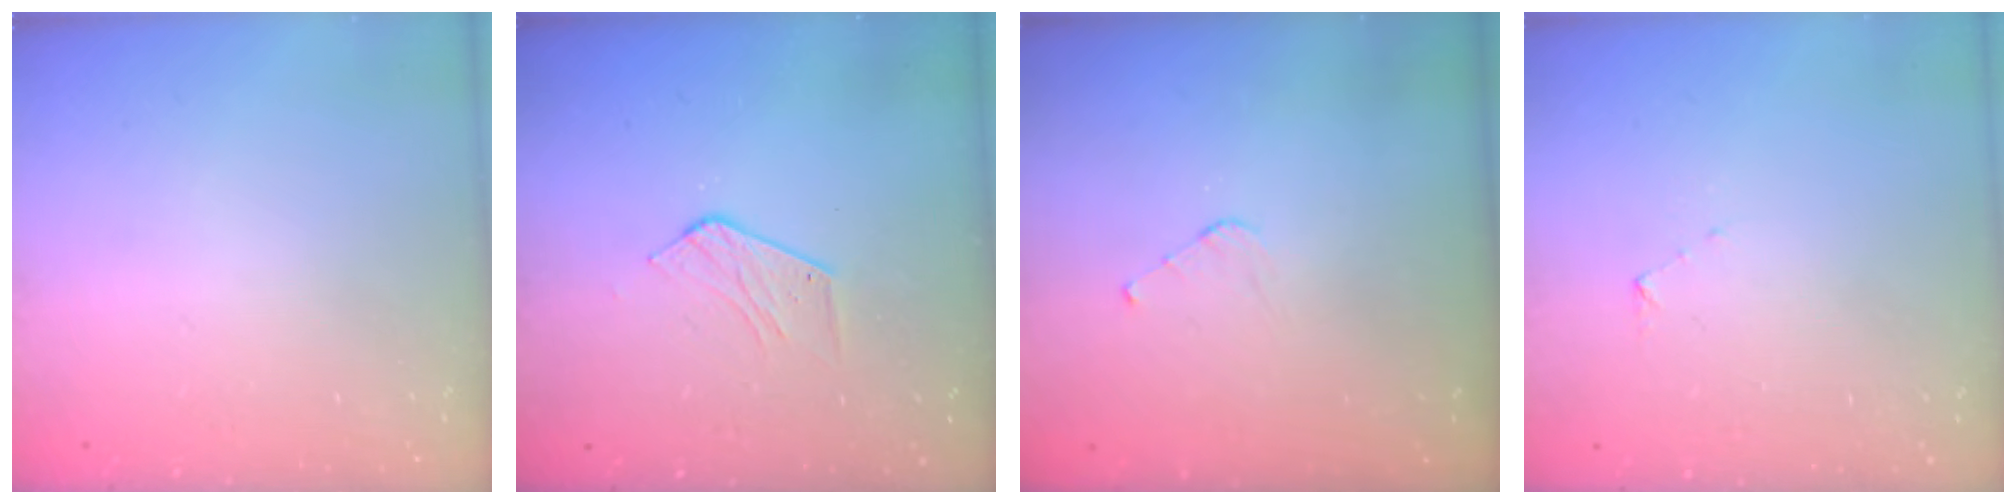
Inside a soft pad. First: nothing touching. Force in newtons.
{"total": 3.6, "press": 3.5, "slide": 0.2}
{"total": 3.0, "press": 3.0, "slide": 0.2}
{"total": 2.9, "press": 2.8, "slide": 0.3}